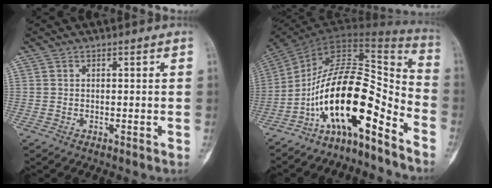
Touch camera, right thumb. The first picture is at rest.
{"total": 18.2, "force": [-10.6, 6.2, 13.5], "torque": [-0.214, 0.125, -0.183]}